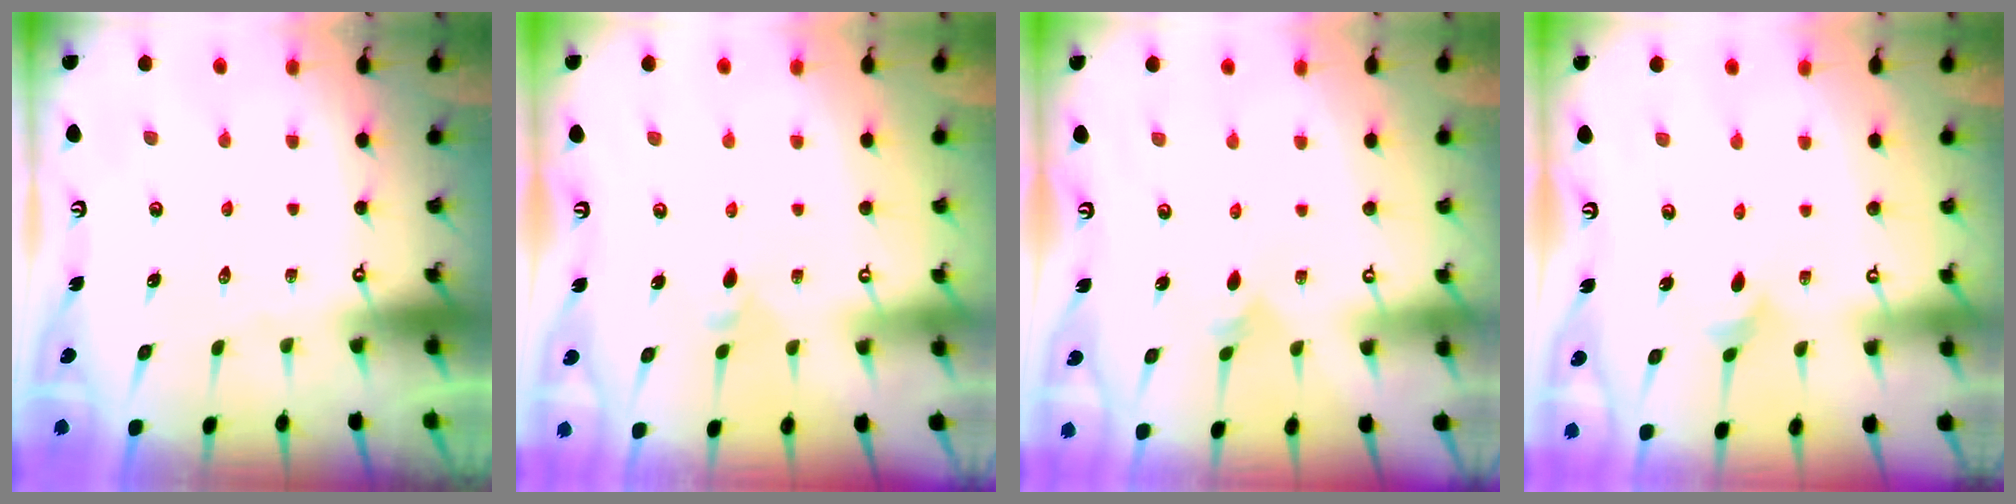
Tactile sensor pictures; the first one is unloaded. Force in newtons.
{"total": 3.9, "press": 3.8, "slide": 0.9}
{"total": 2.5, "press": 2.4, "slide": 0.6}
{"total": 3.2, "press": 3.1, "slide": 0.7}